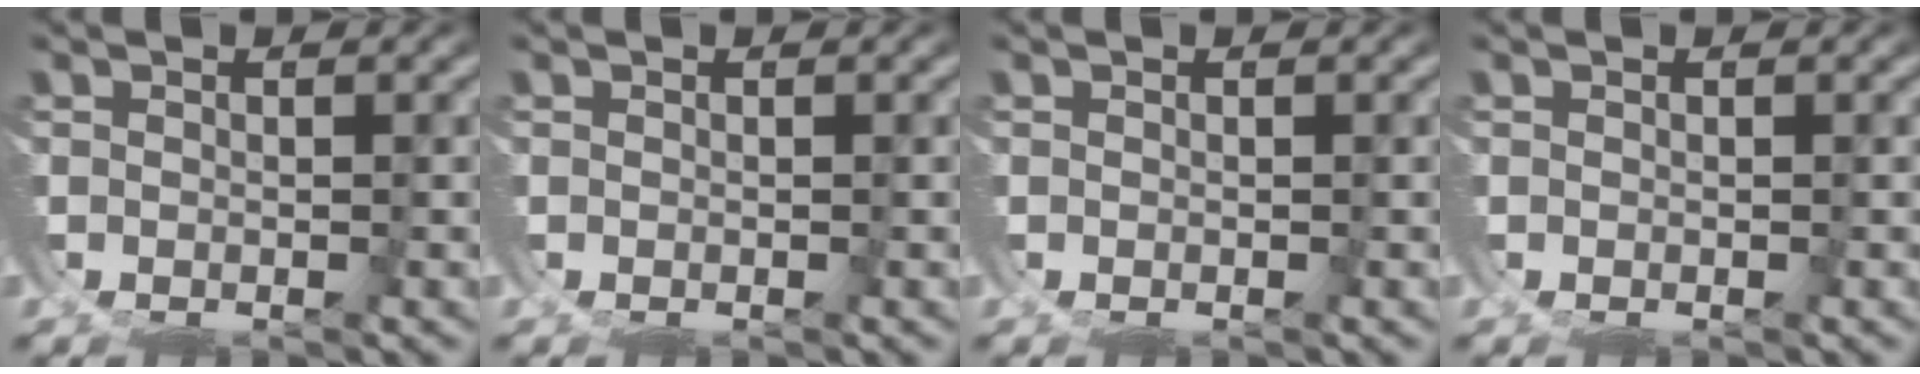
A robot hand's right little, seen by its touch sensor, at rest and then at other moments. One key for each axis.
{"total": 0.0}
{"total": 0.0}
{"total": 0.0}